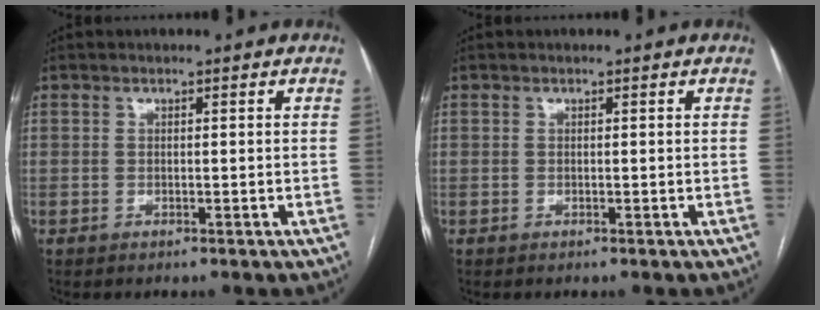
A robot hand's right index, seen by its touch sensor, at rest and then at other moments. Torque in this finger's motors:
{"motor_torque": [0.00, 0.00, 0.00, 0.01]}